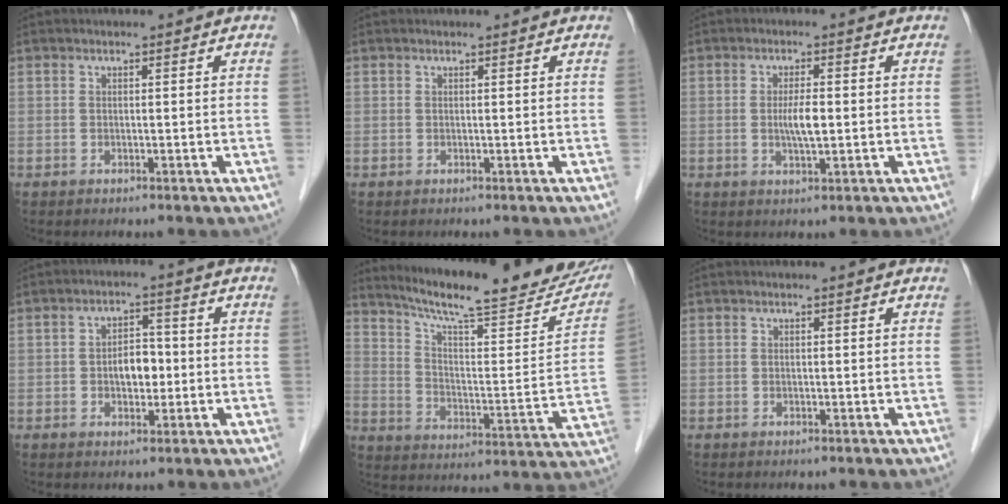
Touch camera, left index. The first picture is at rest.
{"total": 0.7, "force": [0.7, 0.0, 0.1], "torque": [-0.007, 0.003, 0.008]}
{"total": 3.5, "force": [-0.1, 0.6, 3.4], "torque": [-0.066, -0.003, -0.002]}
{"total": 4.4, "force": [-0.6, 2.6, 3.4], "torque": [-0.058, 0.012, -0.008]}
{"total": 25.8, "force": [22.5, 3.2, 12.2], "torque": [-0.187, -0.052, 0.300]}
{"total": 0.0}